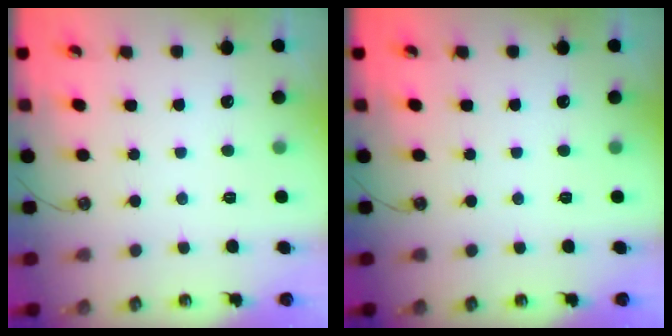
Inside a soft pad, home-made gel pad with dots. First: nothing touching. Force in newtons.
{"total": 0.0}